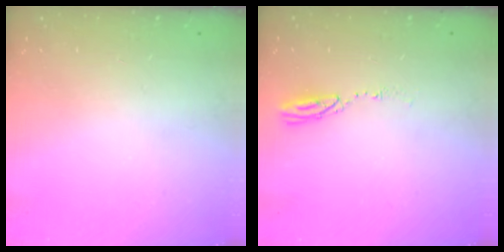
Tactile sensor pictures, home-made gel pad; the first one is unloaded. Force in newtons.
{"total": 3.7, "press": 3.7, "slide": 0.2}